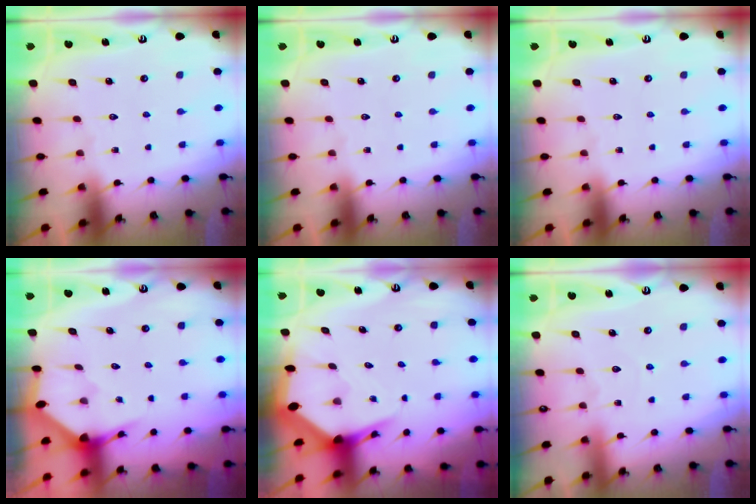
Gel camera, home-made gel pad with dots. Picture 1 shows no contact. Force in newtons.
{"total": 0.0}
{"total": 0.0}
{"total": 2.8, "press": 2.8, "slide": 0.3}
{"total": 5.2, "press": 5.1, "slide": 0.7}
{"total": 2.7, "press": 2.7, "slide": 0.4}